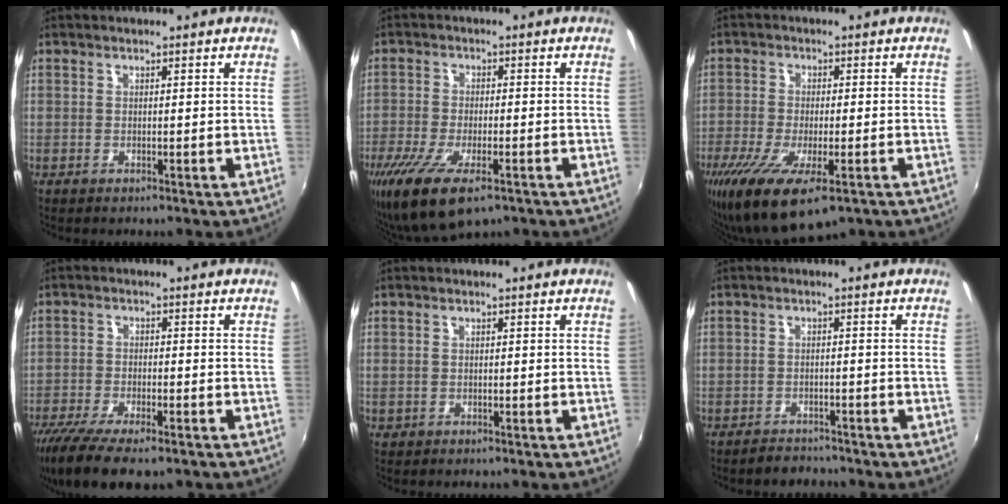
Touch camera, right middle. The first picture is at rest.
{"total": 12.5, "force": [-7.7, 4.6, 8.7], "torque": [-0.193, -0.050, -0.134]}
{"total": 13.6, "force": [-8.2, 4.5, 9.9], "torque": [-0.211, -0.055, -0.137]}
{"total": 13.1, "force": [-9.6, 3.8, 8.1], "torque": [-0.181, -0.051, -0.168]}
{"total": 0.7, "force": [-0.3, 0.6, 0.2], "torque": [-0.004, -0.003, -0.004]}
{"total": 3.4, "force": [-3.1, 1.3, 0.2], "torque": [-0.020, -0.001, -0.049]}